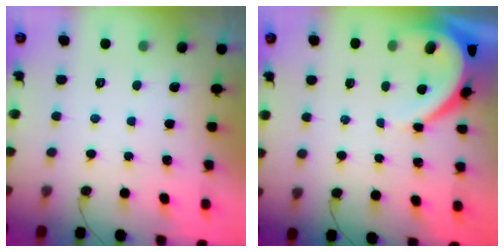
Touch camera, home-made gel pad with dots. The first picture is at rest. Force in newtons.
{"total": 6.4, "press": 6.4, "slide": 0.5}